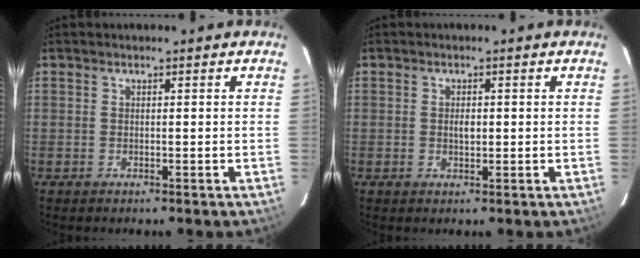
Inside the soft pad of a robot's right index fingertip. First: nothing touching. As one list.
[{"total": 1.7, "force": [0.0, 1.0, 1.3], "torque": [-0.023, 0.002, 0.001]}]